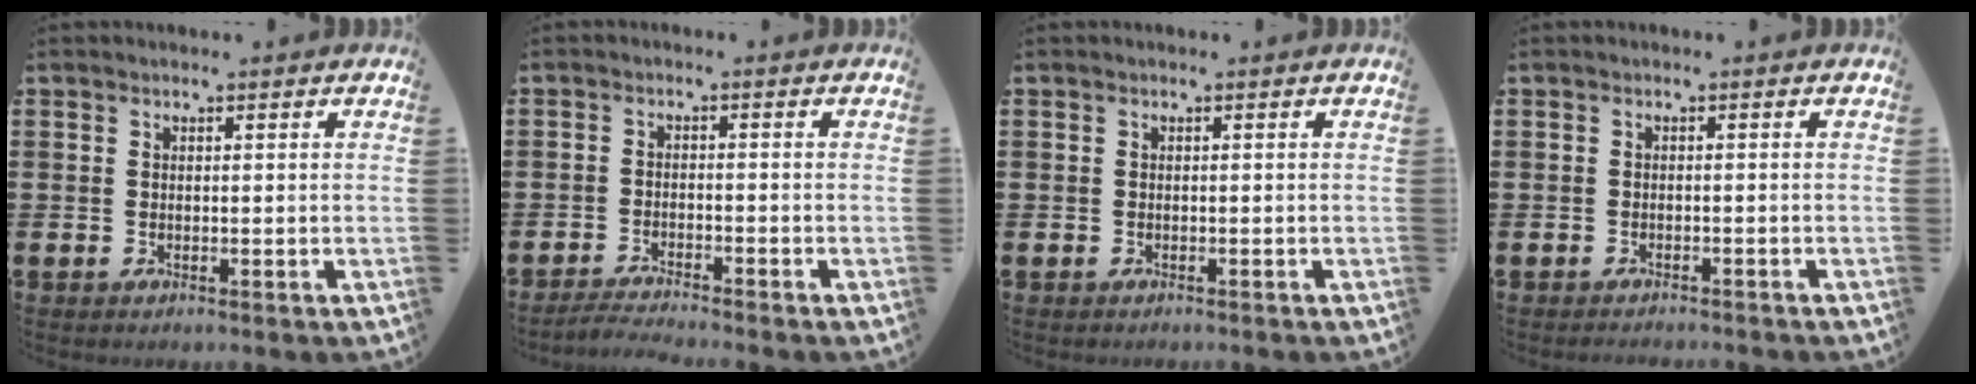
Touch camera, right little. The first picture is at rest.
{"total": 2.0, "force": [-1.9, -0.3, 0.4], "torque": [-0.006, 0.004, -0.039]}
{"total": 0.0}
{"total": 0.8, "force": [-0.8, -0.1, 0.0], "torque": [-0.001, -0.001, -0.016]}